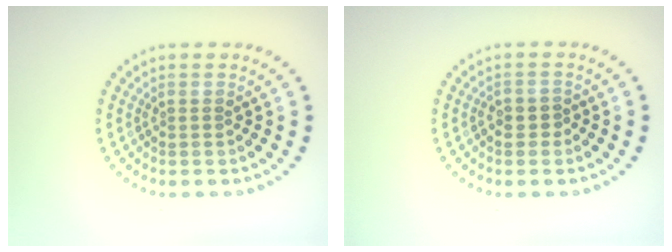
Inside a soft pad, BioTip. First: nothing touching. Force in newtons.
{"total": 1.3, "press": 1.1, "slide": 0.6}